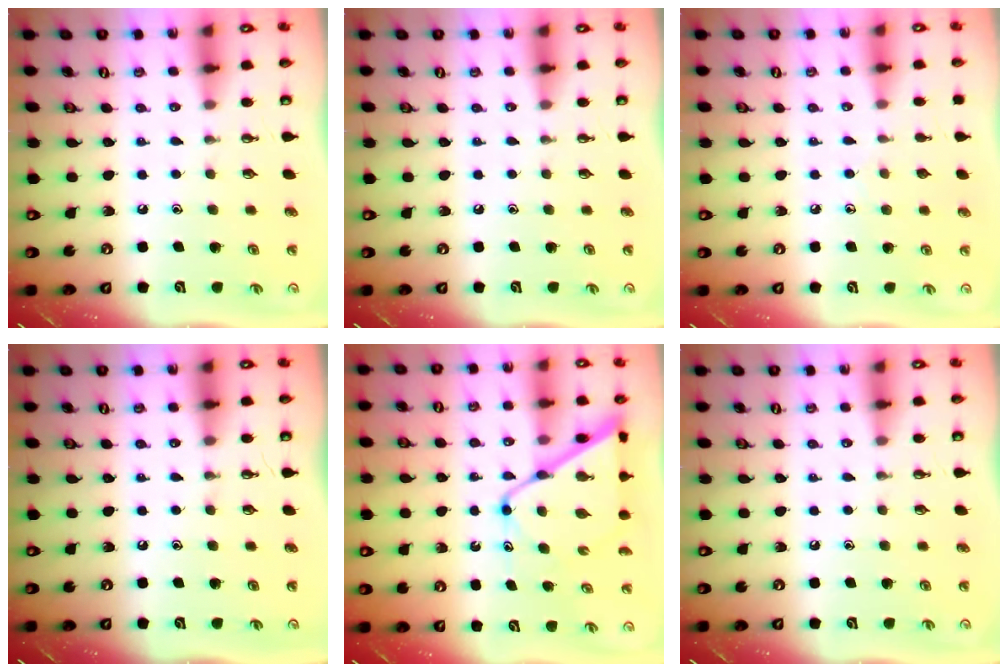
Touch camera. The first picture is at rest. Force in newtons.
{"total": 0.0}
{"total": 4.4, "press": 4.3, "slide": 0.5}
{"total": 0.0}
{"total": 12.8, "press": 12.8, "slide": 0.9}
{"total": 0.0}